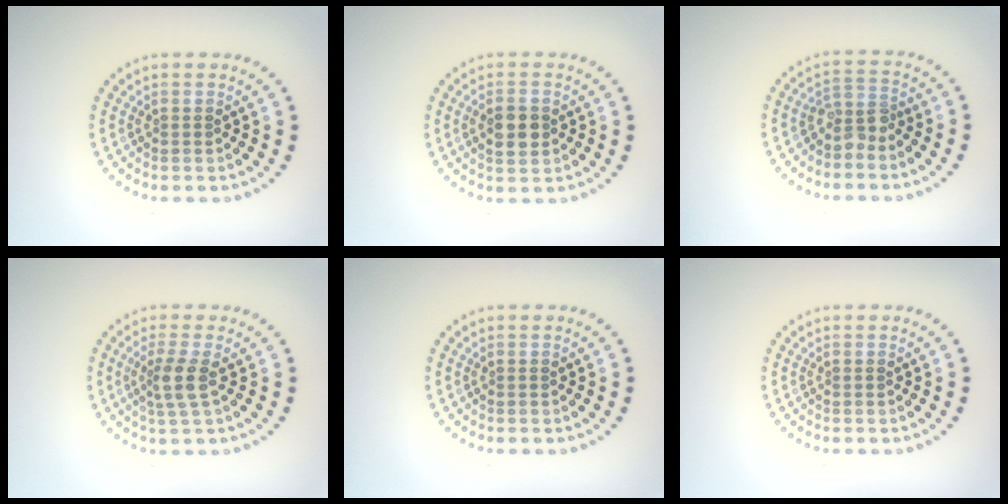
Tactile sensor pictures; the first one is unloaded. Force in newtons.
{"total": 2.7, "press": 2.7, "slide": 0.1}
{"total": 2.3, "press": 1.9, "slide": 1.4}
{"total": 2.4, "press": 2.0, "slide": 1.4}
{"total": 0.0}
{"total": 0.0}